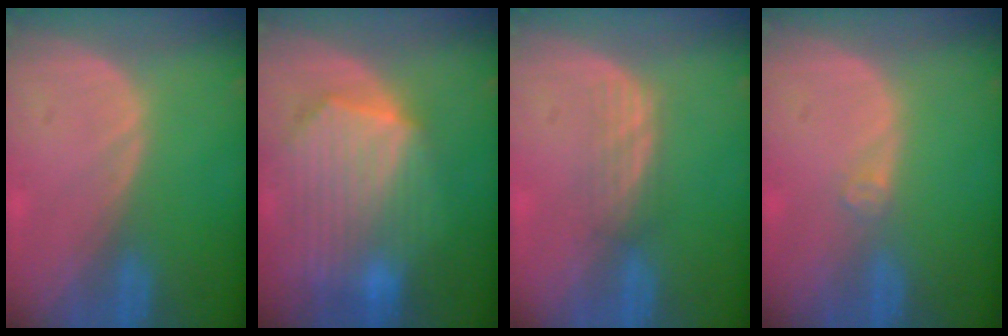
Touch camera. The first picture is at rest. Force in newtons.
{"total": 10.4, "press": 9.1, "slide": 5.1}
{"total": 3.0, "press": 2.6, "slide": 1.5}
{"total": 1.3, "press": 1.1, "slide": 0.7}